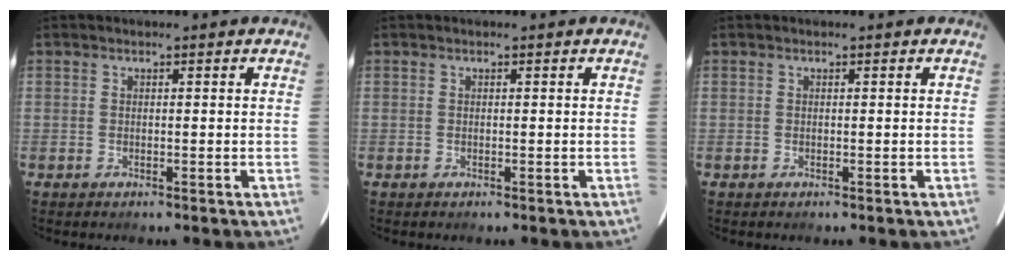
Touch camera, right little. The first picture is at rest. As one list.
[{"total": 0.0}, {"total": 0.0}]